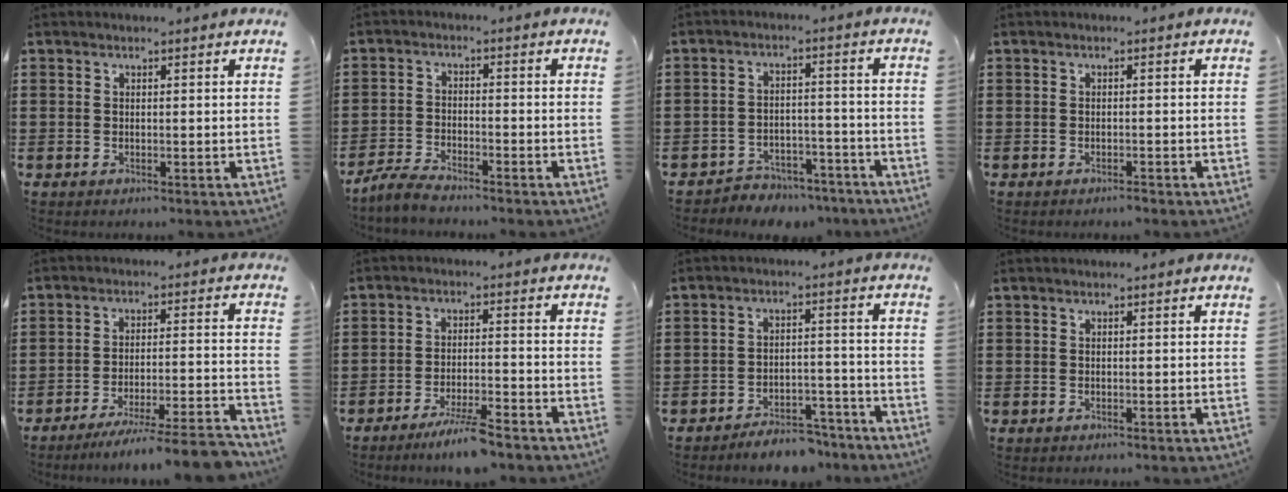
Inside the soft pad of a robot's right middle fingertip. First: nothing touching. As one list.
[{"total": 3.6, "force": [-3.5, 0.3, 1.1], "torque": [-0.036, -0.002, -0.072]}, {"total": 4.2, "force": [-4.1, 0.8, -0.1], "torque": [-0.005, 0.002, -0.086]}, {"total": 0.6, "force": [-0.6, 0.0, 0.2], "torque": [-0.006, -0.001, -0.011]}, {"total": 7.3, "force": [-6.6, -0.3, 3.1], "torque": [-0.041, -0.007, -0.119]}, {"total": 5.5, "force": [-4.6, 0.0, 3.0], "torque": [-0.062, -0.011, -0.083]}, {"total": 5.0, "force": [-4.9, 0.7, 0.7], "torque": [-0.012, 0.009, -0.099]}, {"total": 0.0}]